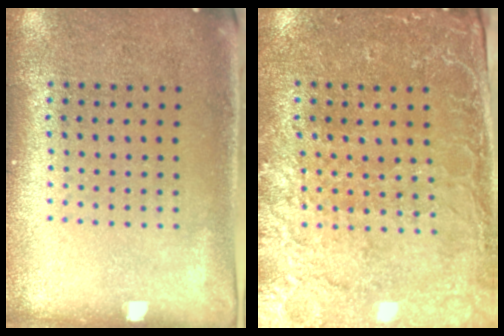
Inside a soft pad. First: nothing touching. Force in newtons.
{"total": 3.0, "press": 2.8, "slide": 1.2}